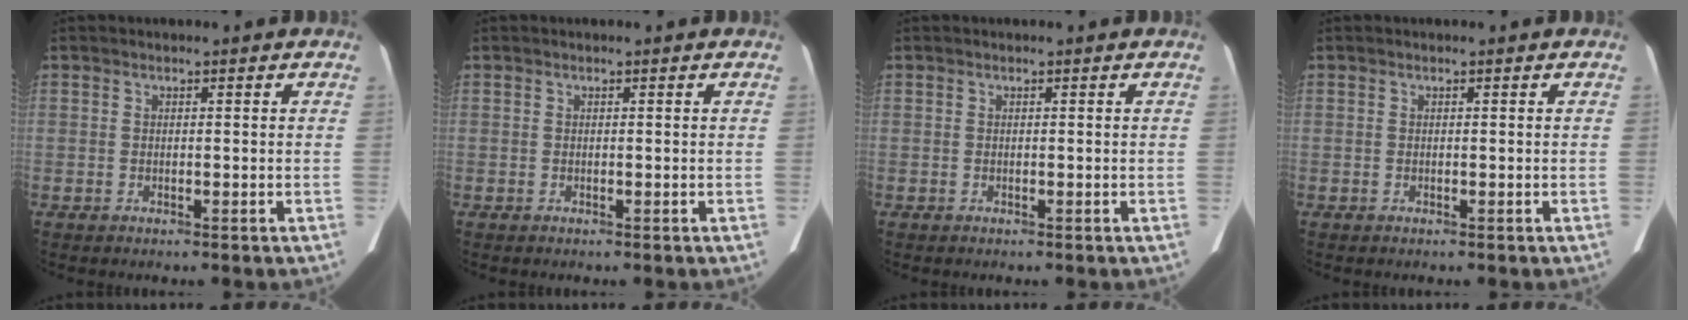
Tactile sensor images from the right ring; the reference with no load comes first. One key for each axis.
{"total": 0.0}
{"total": 0.0}
{"total": 0.0}